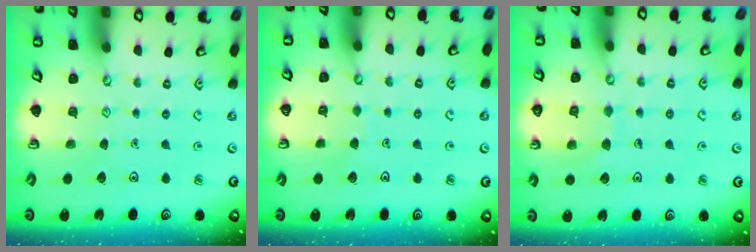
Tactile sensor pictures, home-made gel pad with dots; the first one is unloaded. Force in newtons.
{"total": 2.4, "press": 2.4, "slide": 0.1}
{"total": 7.4, "press": 7.3, "slide": 0.5}